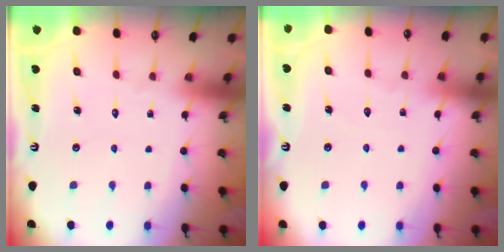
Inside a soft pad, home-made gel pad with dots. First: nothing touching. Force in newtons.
{"total": 5.1, "press": 5.1, "slide": 0.6}